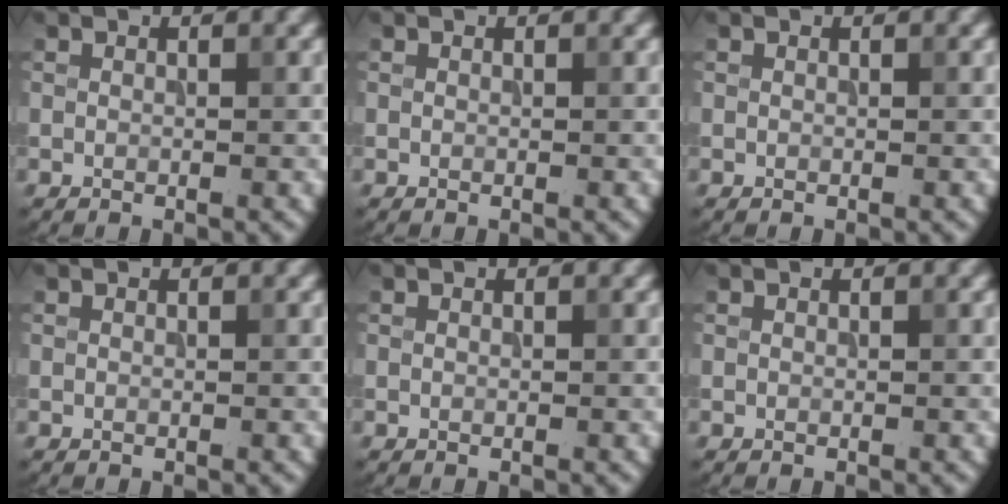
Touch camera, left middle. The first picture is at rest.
{"total": 0.0}
{"total": 0.0}
{"total": 0.0}
{"total": 0.0}
{"total": 0.0}